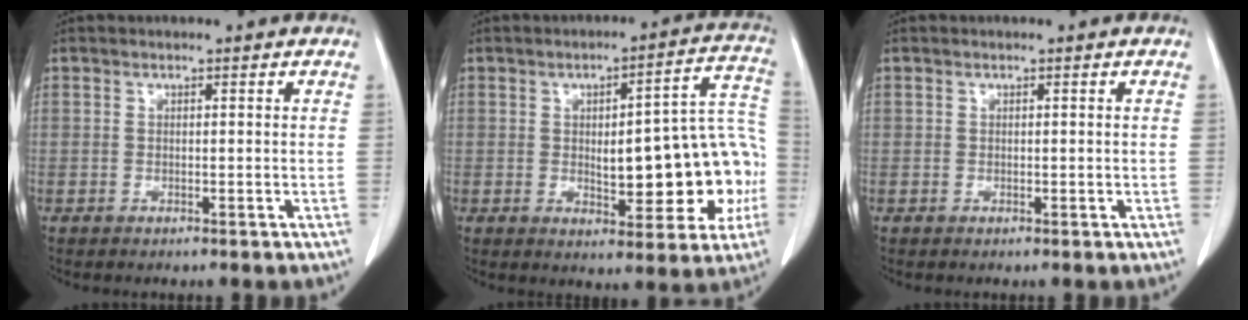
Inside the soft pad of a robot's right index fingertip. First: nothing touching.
{"total": 16.4, "force": [-2.1, 5.3, 15.4], "torque": [-0.172, 0.041, -0.015]}
{"total": 0.0}